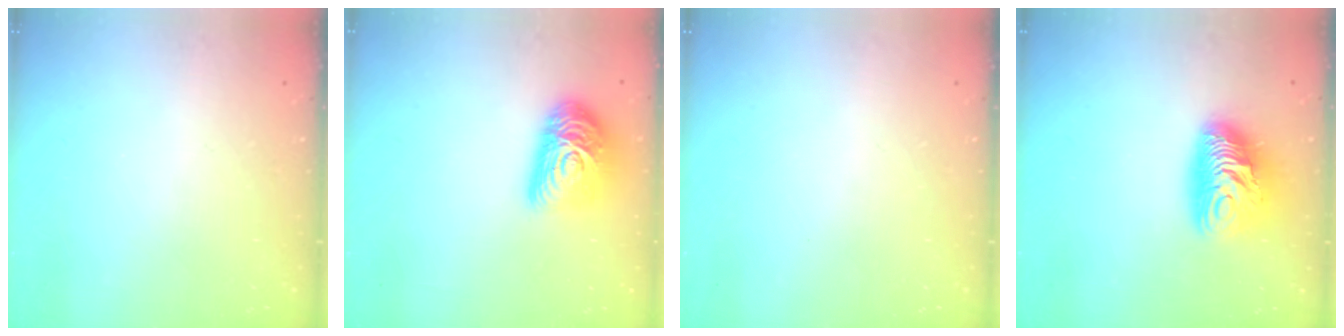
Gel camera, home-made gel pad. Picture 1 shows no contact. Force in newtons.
{"total": 15.9, "press": 15.9, "slide": 0.8}
{"total": 0.0}
{"total": 12.4, "press": 12.3, "slide": 0.9}